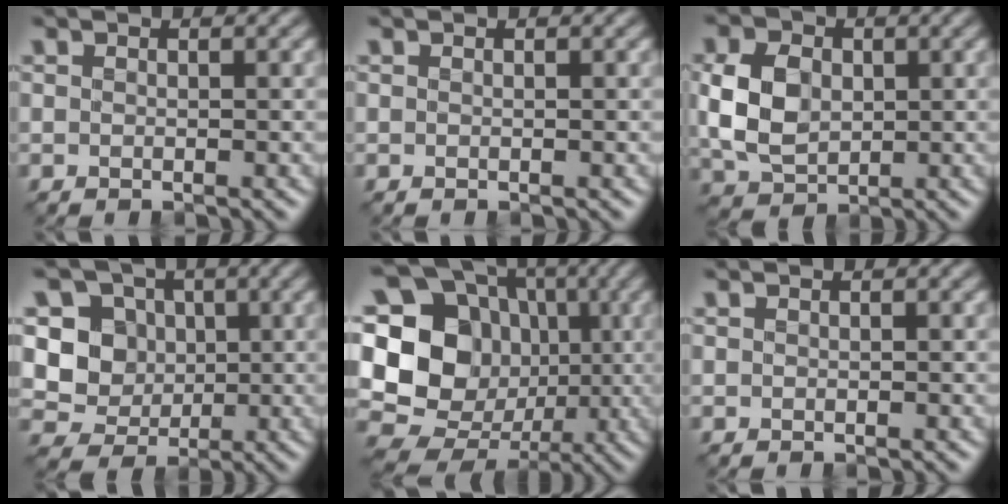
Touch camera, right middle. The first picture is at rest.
{"total": 0.0}
{"total": 5.9, "force": [0.3, 4.4, 3.9], "torque": [-0.092, -0.001, 0.004]}
{"total": 5.2, "force": [0.6, 4.8, 2.0], "torque": [-0.029, -0.003, -0.008]}
{"total": 19.5, "force": [0.9, 17.2, 9.1], "torque": [-0.191, 0.025, -0.008]}
{"total": 0.0}